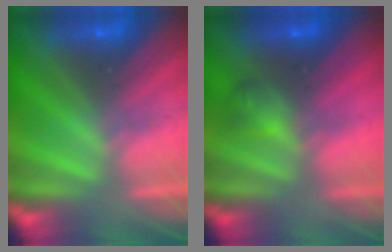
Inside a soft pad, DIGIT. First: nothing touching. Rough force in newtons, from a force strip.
{"total": 2.0}